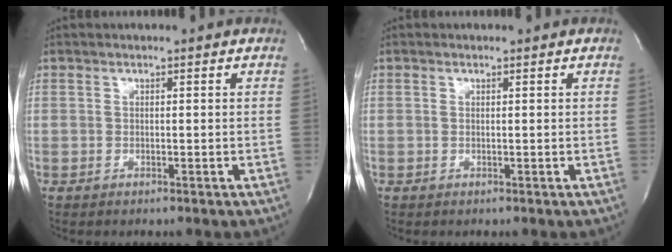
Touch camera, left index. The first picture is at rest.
{"total": 0.0}